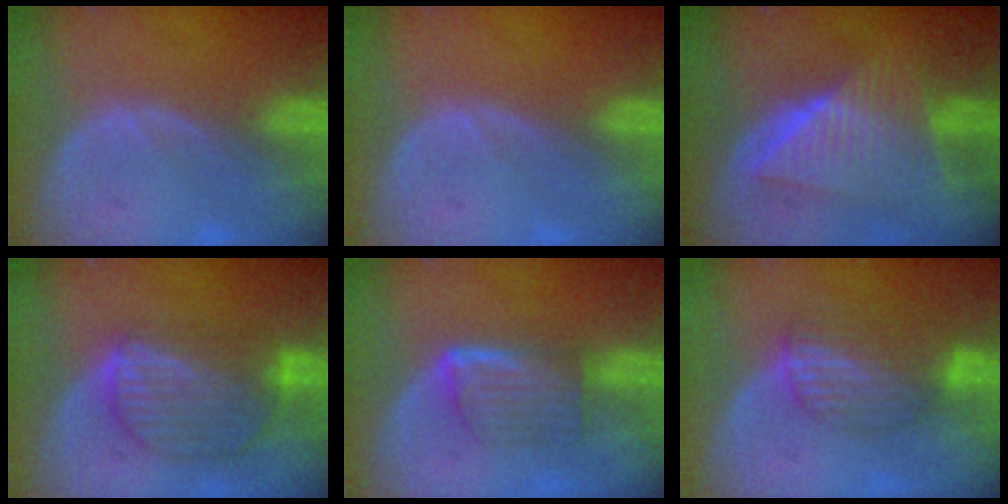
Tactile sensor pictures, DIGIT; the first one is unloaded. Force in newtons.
{"total": 0.0}
{"total": 8.8, "press": 8.8, "slide": 0.5}
{"total": 8.8, "press": 7.7, "slide": 4.2}
{"total": 5.8, "press": 5.4, "slide": 2.0}
{"total": 6.8, "press": 6.1, "slide": 3.1}